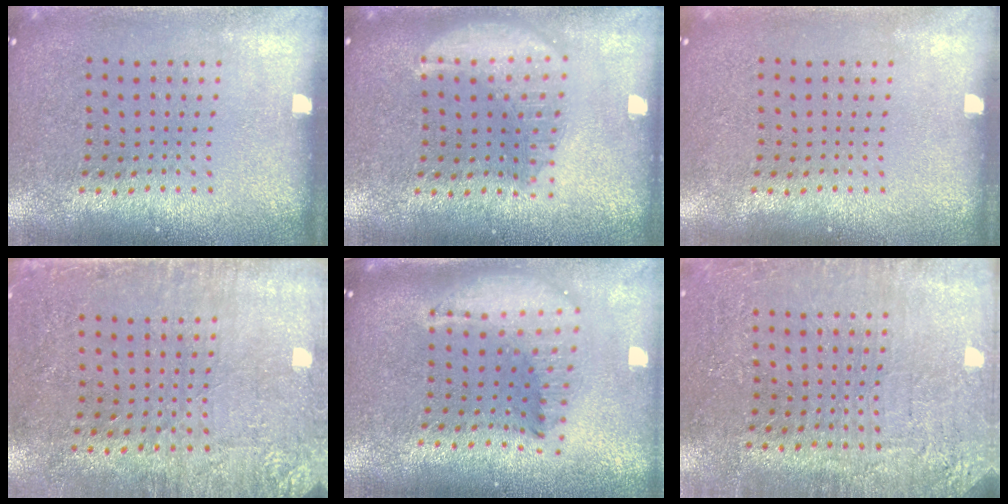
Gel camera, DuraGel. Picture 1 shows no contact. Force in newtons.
{"total": 3.1, "press": 3.0, "slide": 0.4}
{"total": 0.0}
{"total": 2.8, "press": 2.3, "slide": 1.6}
{"total": 1.8, "press": 1.4, "slide": 1.0}
{"total": 2.9, "press": 2.9, "slide": 0.4}